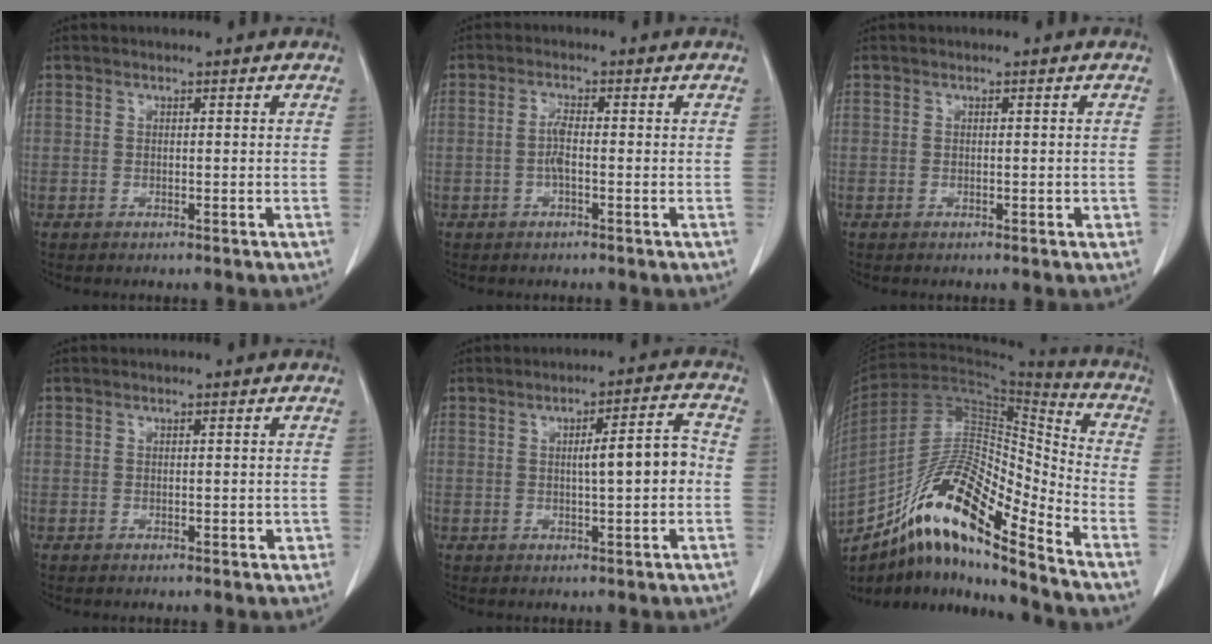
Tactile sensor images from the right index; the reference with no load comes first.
{"total": 3.0, "force": [-0.6, 0.2, 3.0], "torque": [-0.062, 0.001, -0.015]}
{"total": 1.0, "force": [-0.2, 0.6, 0.8], "torque": [-0.012, 0.003, -0.001]}
{"total": 1.5, "force": [-0.3, 0.8, 1.2], "torque": [-0.015, 0.005, -0.001]}
{"total": 6.6, "force": [-0.1, 0.9, 6.5], "torque": [-0.095, 0.016, -0.002]}
{"total": 19.3, "force": [-13.4, 3.1, 13.6], "torque": [-0.256, 0.008, -0.240]}